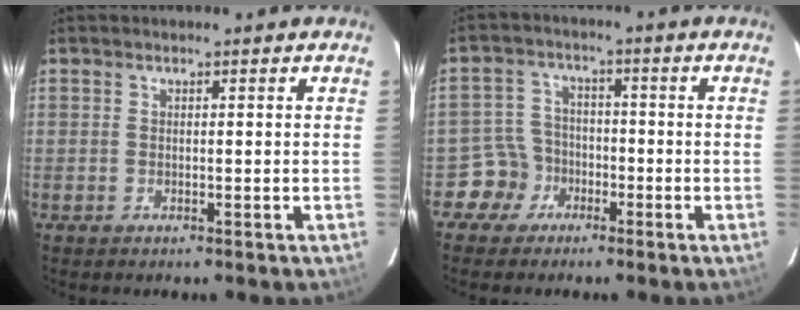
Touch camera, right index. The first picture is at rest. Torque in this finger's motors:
{"motor_torque": [-0.11, -0.02, -0.31, -0.19]}